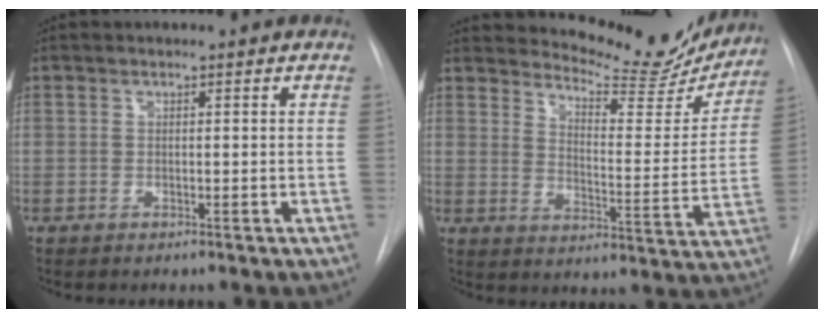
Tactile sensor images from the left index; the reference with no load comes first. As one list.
[{"total": 16.6, "force": [15.9, 3.3, 3.7], "torque": [-0.043, -0.060, 0.194]}]